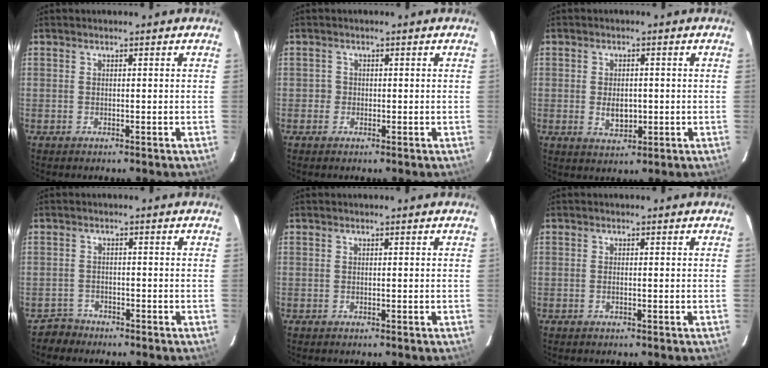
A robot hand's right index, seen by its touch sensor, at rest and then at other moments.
{"total": 1.2, "force": [-0.4, 1.1, -0.1], "torque": [0.003, 0.003, -0.006]}
{"total": 4.5, "force": [-0.5, 2.9, 3.4], "torque": [-0.060, -0.006, -0.003]}
{"total": 2.8, "force": [-2.0, 1.8, -0.8], "torque": [0.008, 0.014, -0.038]}
{"total": 0.0}
{"total": 0.6, "force": [-0.2, 0.2, 0.5], "torque": [-0.012, 0.000, -0.004]}